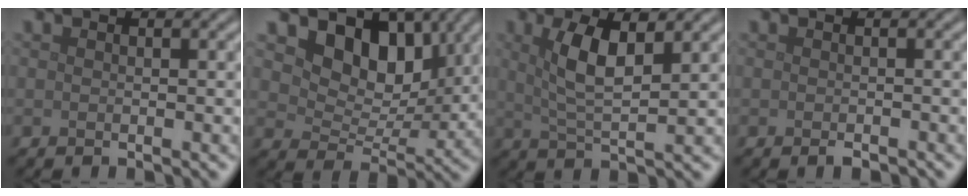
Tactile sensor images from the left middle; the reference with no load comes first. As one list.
[{"total": 8.1, "force": [3.9, 5.2, 4.7], "torque": [-0.067, -0.009, 0.056]}, {"total": 5.0, "force": [1.7, 1.6, 4.4], "torque": [-0.088, 0.000, 0.030]}, {"total": 0.7, "force": [-0.4, 0.3, 0.5], "torque": [-0.008, -0.004, -0.005]}]